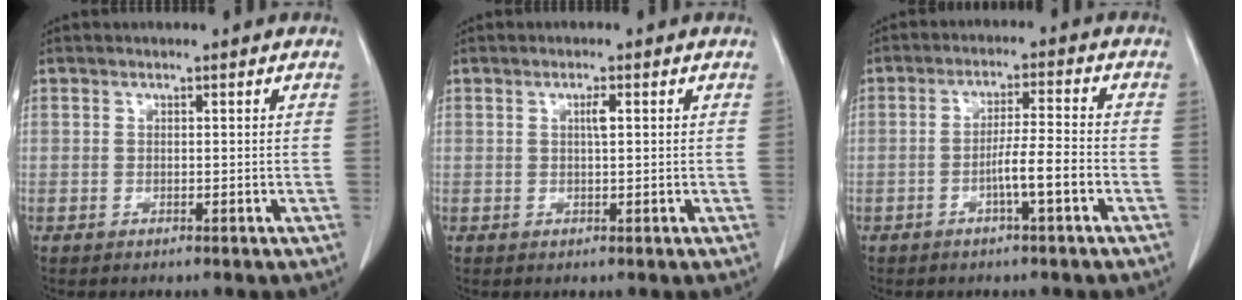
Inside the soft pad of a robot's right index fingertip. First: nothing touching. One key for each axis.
{"total": 1.4, "fx": 0.4, "fy": 0.1, "fz": 1.3, "tx": -0.025, "ty": 0.002, "tz": 0.006}
{"total": 5.3, "fx": -2.2, "fy": -0.2, "fz": 4.9, "tx": -0.085, "ty": 0.004, "tz": -0.039}